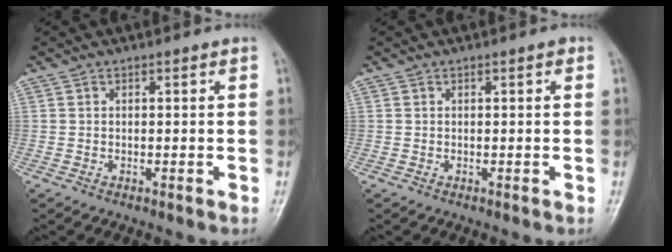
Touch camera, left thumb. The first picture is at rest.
{"total": 0.6, "force": [0.3, 0.2, 0.5], "torque": [-0.008, 0.001, 0.002]}